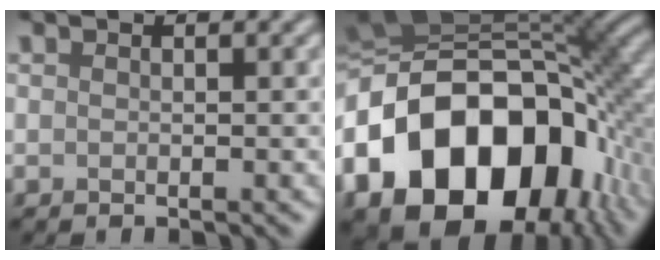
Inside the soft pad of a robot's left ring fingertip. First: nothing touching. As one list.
[{"total": 19.8, "force": [-5.3, 13.7, 13.3], "torque": [-0.271, -0.008, -0.094]}]